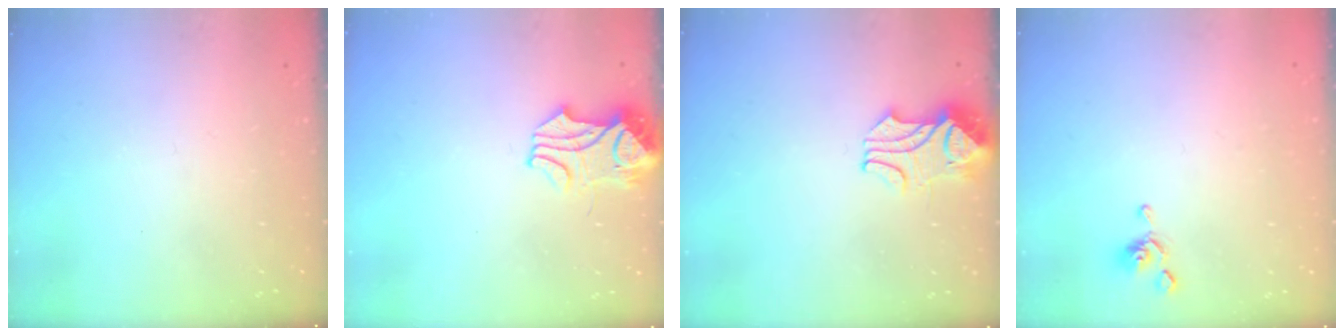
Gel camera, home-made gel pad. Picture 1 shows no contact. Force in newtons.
{"total": 3.4, "press": 3.3, "slide": 0.8}
{"total": 2.4, "press": 2.2, "slide": 1.0}
{"total": 0.0}